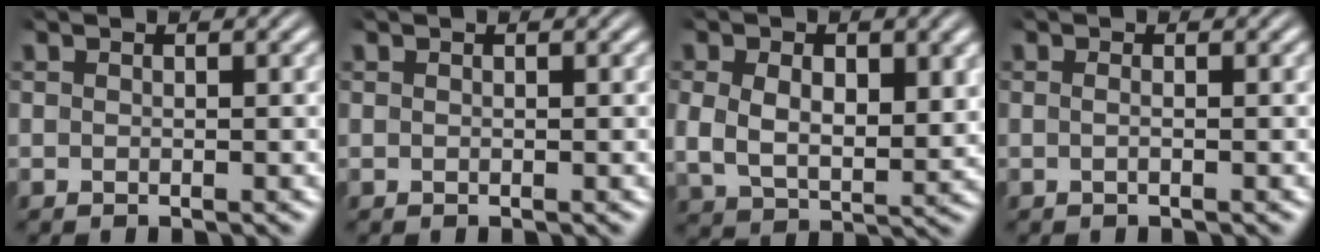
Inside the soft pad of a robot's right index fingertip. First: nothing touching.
{"total": 0.0}
{"total": 6.3, "force": [0.4, 4.9, 3.9], "torque": [-0.093, -0.026, 0.016]}
{"total": 0.8, "force": [-0.4, -0.2, 0.6], "torque": [-0.013, -0.002, -0.008]}